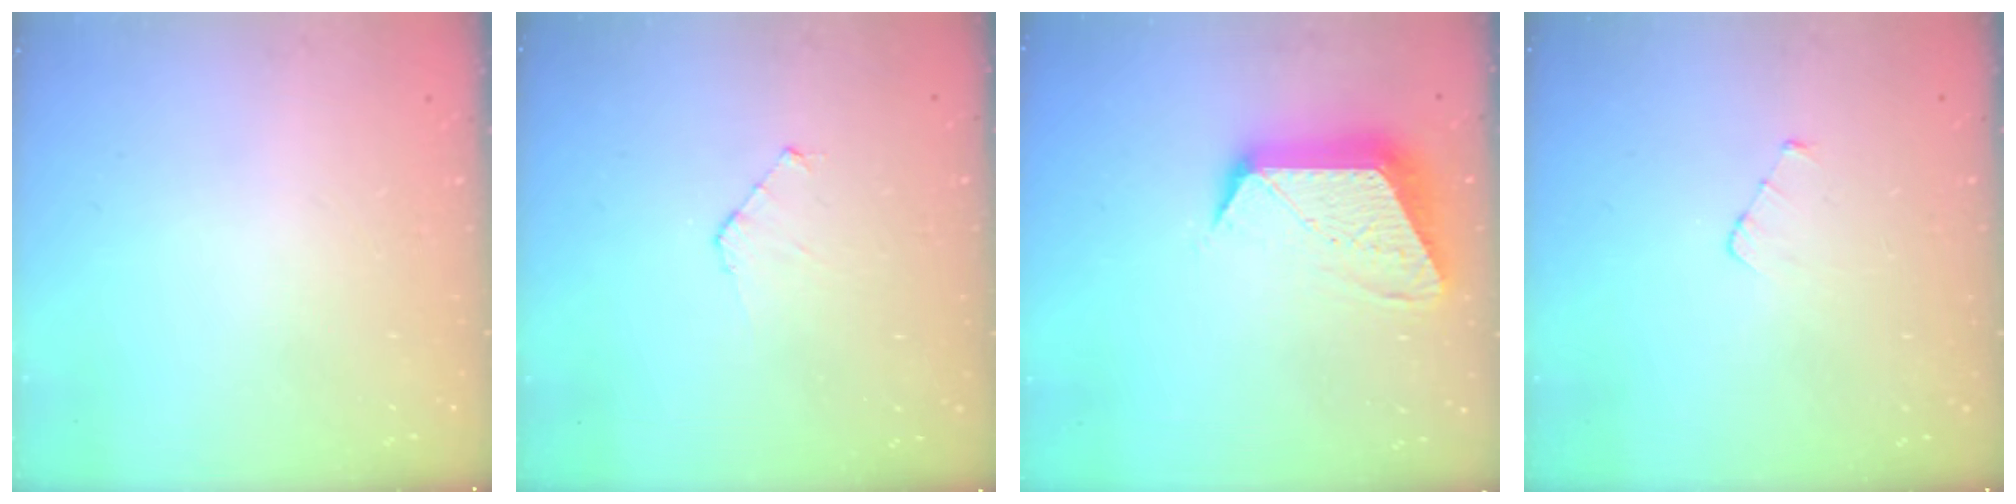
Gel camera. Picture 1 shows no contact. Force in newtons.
{"total": 4.0, "press": 4.0, "slide": 0.3}
{"total": 12.8, "press": 12.8, "slide": 0.6}
{"total": 3.5, "press": 3.5, "slide": 0.3}